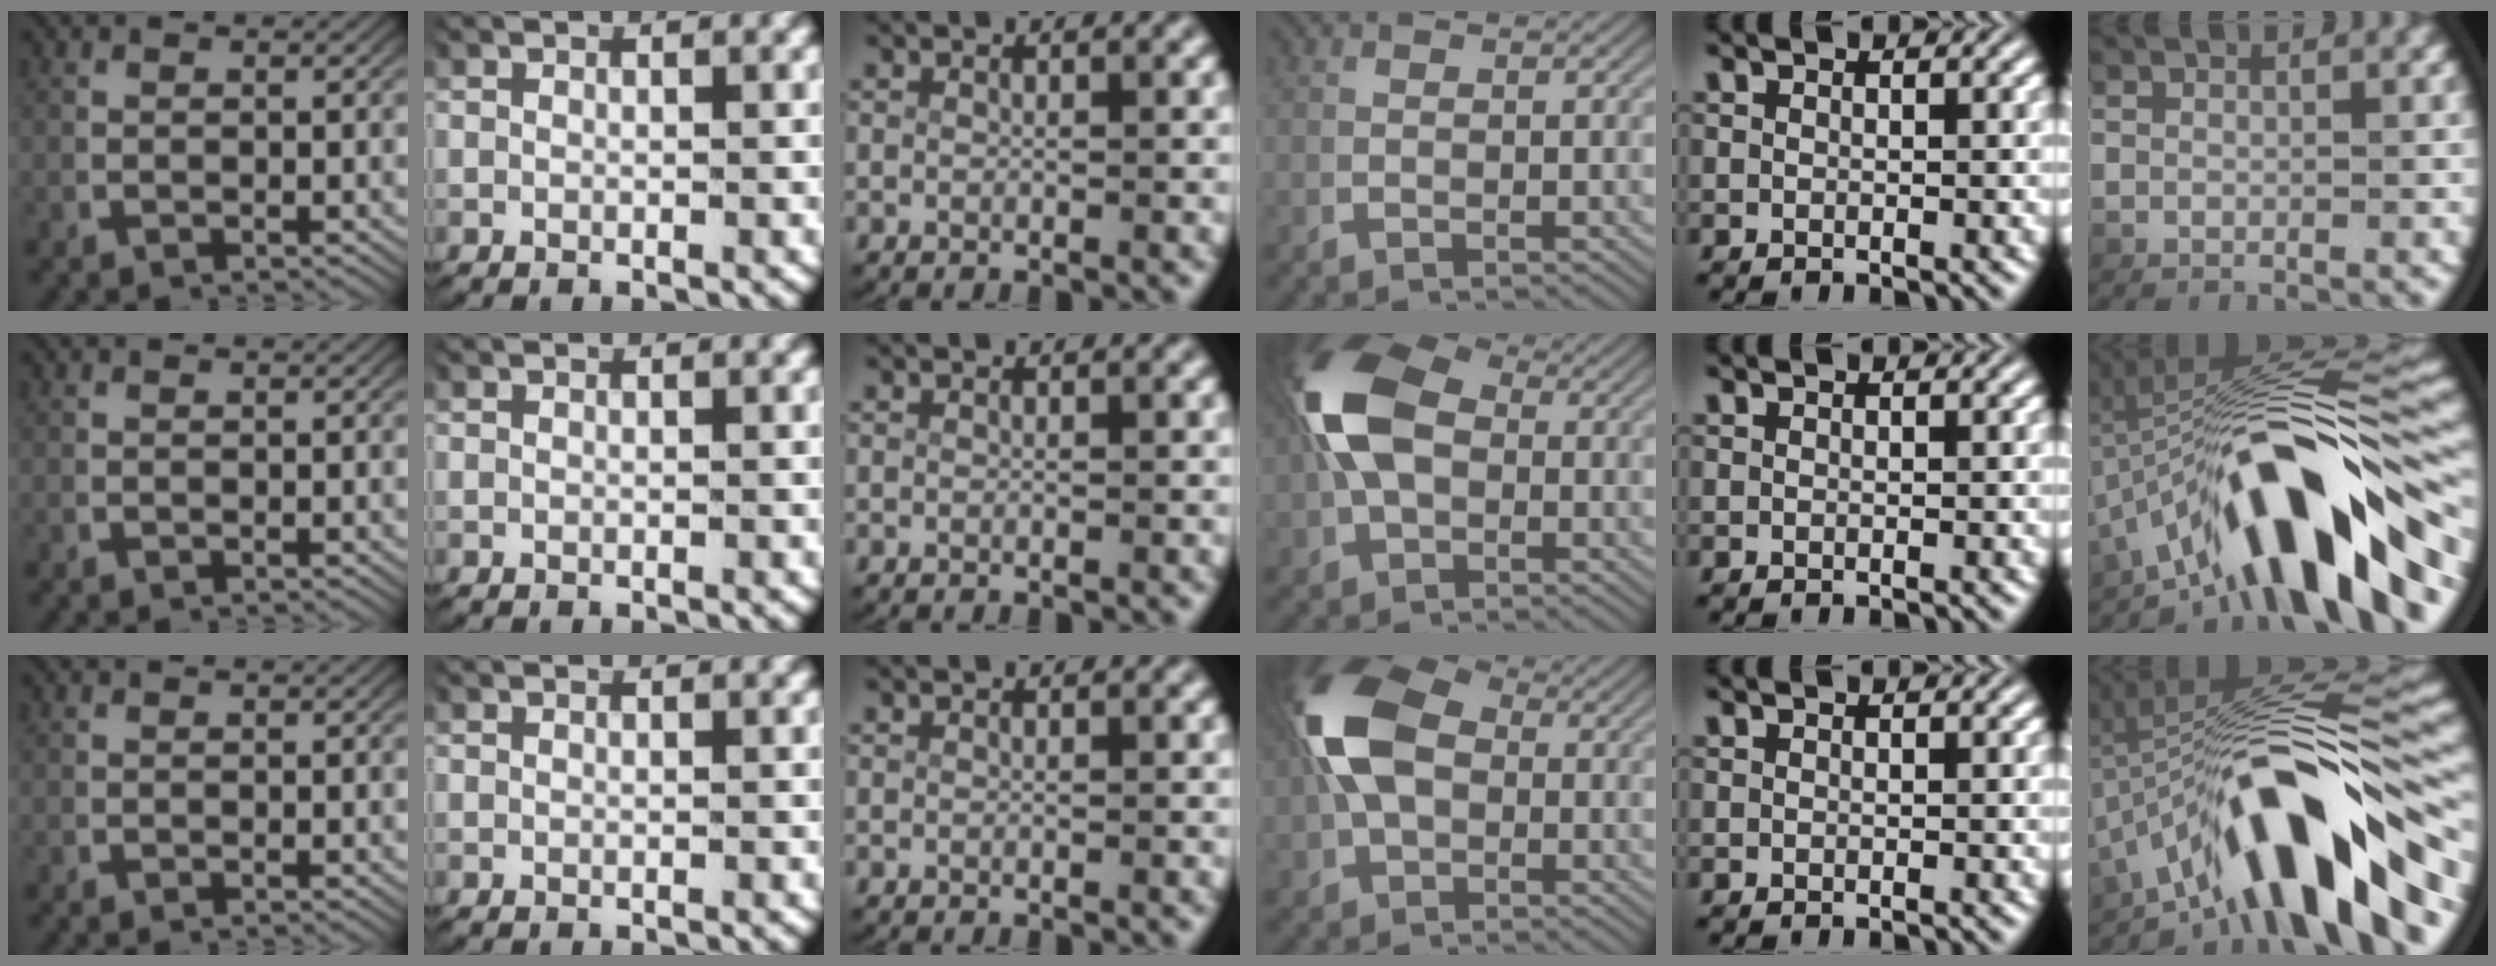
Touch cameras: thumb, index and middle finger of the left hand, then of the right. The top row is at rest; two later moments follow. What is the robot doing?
{"motion": "lift_and_place", "object": "fork"}